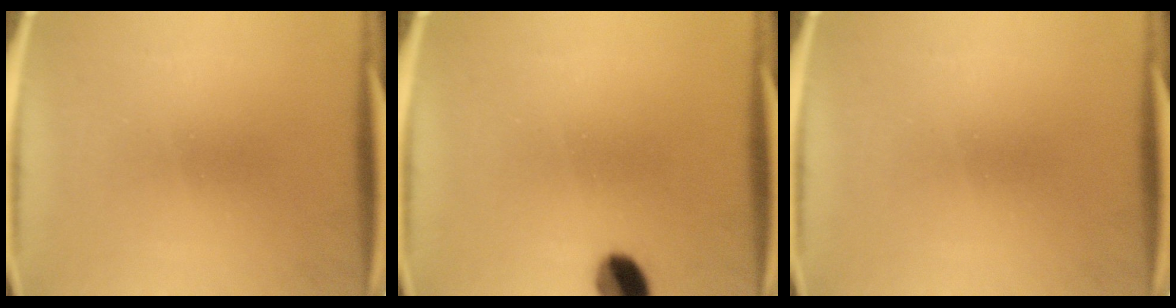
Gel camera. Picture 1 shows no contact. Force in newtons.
{"total": 6.0}
{"total": 0.0}